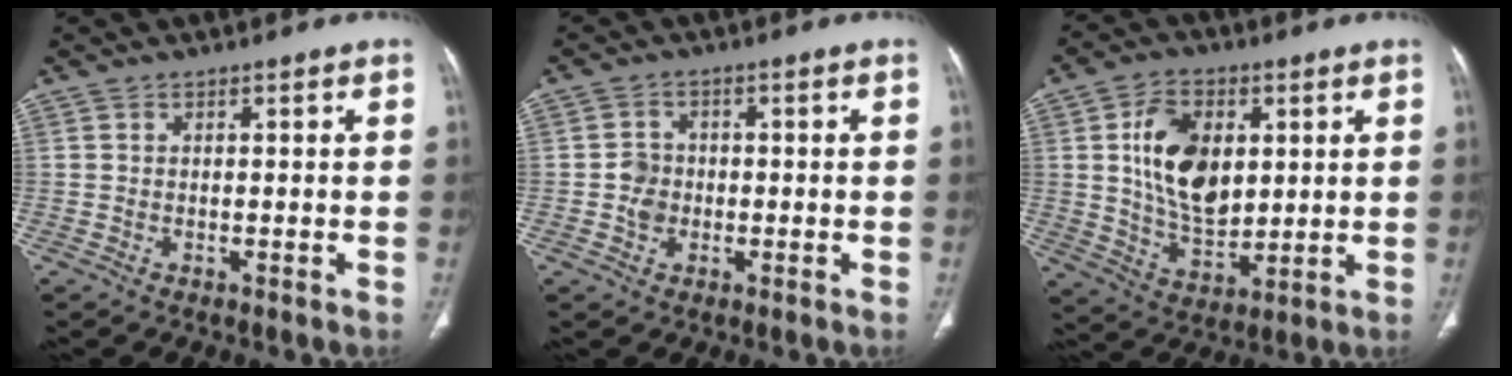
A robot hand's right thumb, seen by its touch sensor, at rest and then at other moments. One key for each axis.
{"total": 3.7, "fx": -0.7, "fy": 3.2, "fz": 1.7, "tx": -0.016, "ty": 0.006, "tz": -0.014}
{"total": 14.7, "fx": 3.1, "fy": 9.3, "fz": 10.9, "tx": -0.160, "ty": -0.017, "tz": 0.061}